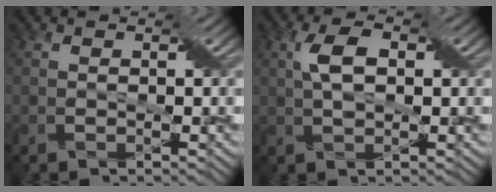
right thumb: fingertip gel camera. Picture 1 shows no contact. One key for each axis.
{"total": 4.7, "fx": 1.2, "fy": 2.3, "fz": 4.0, "tx": -0.085, "ty": 0.008, "tz": 0.020}